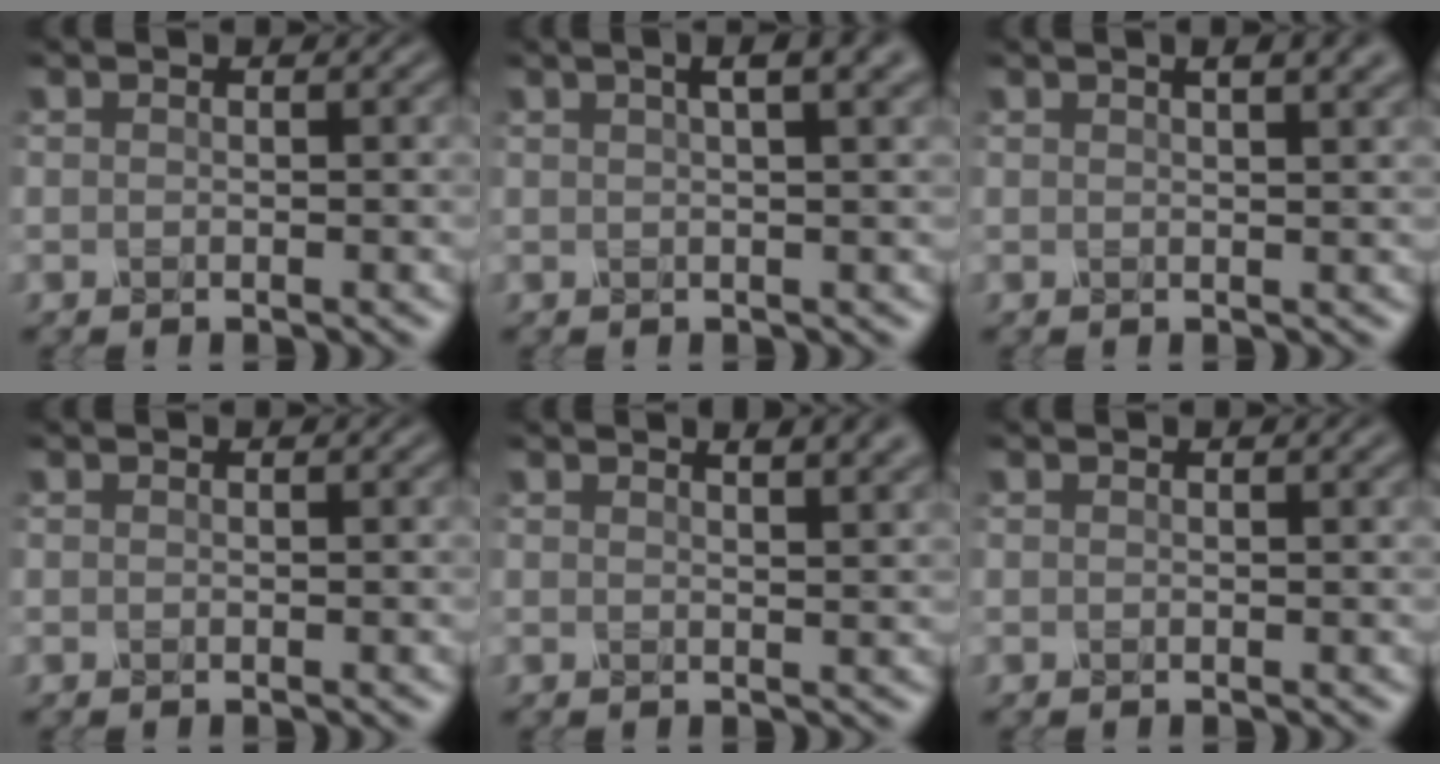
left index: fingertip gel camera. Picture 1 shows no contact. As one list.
[{"total": 5.2, "force": [2.8, 1.9, 4.0], "torque": [-0.037, 0.021, 0.011]}, {"total": 5.0, "force": [2.7, 2.1, 3.6], "torque": [-0.021, 0.023, 0.005]}, {"total": 0.0}, {"total": 4.1, "force": [2.7, 1.5, 2.6], "torque": [-0.009, 0.023, 0.011]}, {"total": 0.7, "force": [0.5, 0.1, 0.5], "torque": [-0.009, 0.002, 0.005]}]